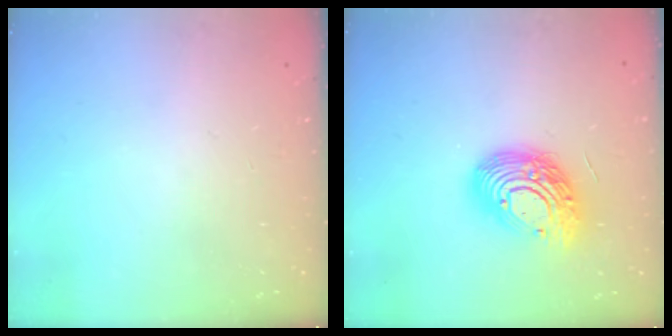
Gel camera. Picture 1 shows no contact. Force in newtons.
{"total": 16.1, "press": 16.0, "slide": 1.3}